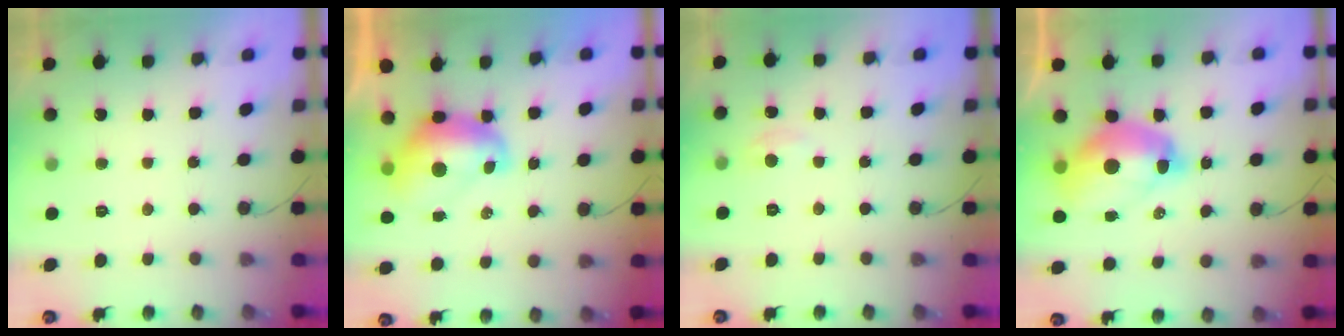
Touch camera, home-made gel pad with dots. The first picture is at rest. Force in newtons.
{"total": 9.2, "press": 9.2, "slide": 1.1}
{"total": 2.5, "press": 2.4, "slide": 0.3}
{"total": 13.5, "press": 13.4, "slide": 1.4}